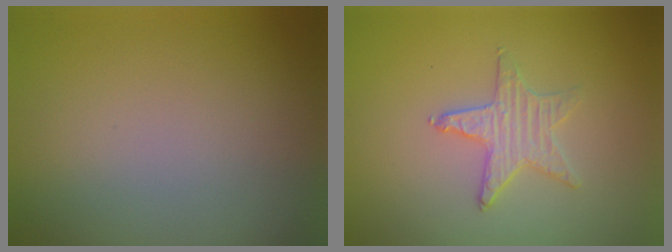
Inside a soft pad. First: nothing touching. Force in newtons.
{"total": 1.6, "press": 1.6, "slide": 0.2}